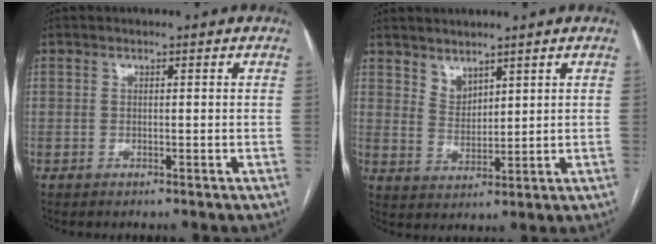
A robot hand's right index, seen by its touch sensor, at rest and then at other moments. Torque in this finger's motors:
{"motor_torque": [-0.07, 0.11, 0.01, 0.02]}